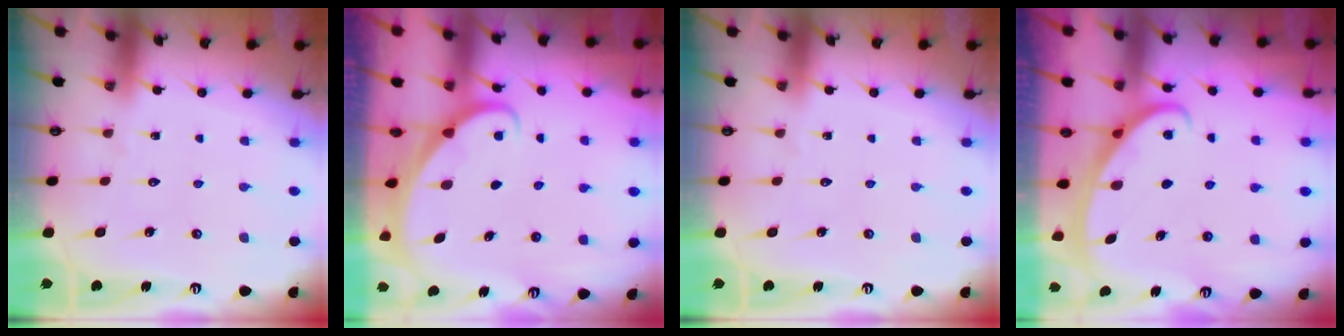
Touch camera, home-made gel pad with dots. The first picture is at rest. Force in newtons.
{"total": 1.8, "press": 1.8, "slide": 0.0}
{"total": 0.0}
{"total": 2.8, "press": 2.8, "slide": 0.3}